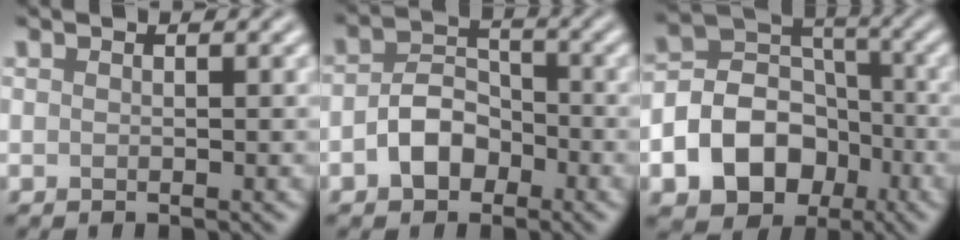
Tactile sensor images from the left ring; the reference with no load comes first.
{"total": 3.9, "force": [-1.6, 2.7, 2.2], "torque": [-0.037, 0.008, -0.034]}
{"total": 10.2, "force": [-4.0, 8.1, 4.8], "torque": [-0.075, -0.008, -0.090]}